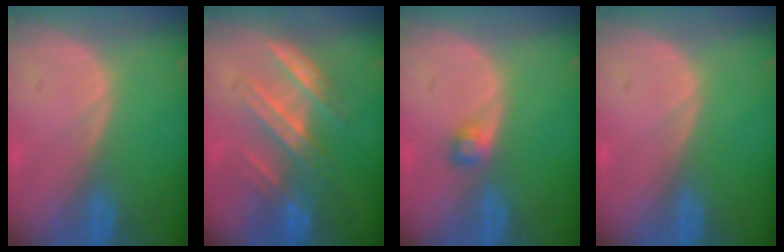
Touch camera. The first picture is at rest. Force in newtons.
{"total": 6.9, "press": 6.8, "slide": 1.2}
{"total": 1.9, "press": 1.8, "slide": 0.2}
{"total": 0.0}